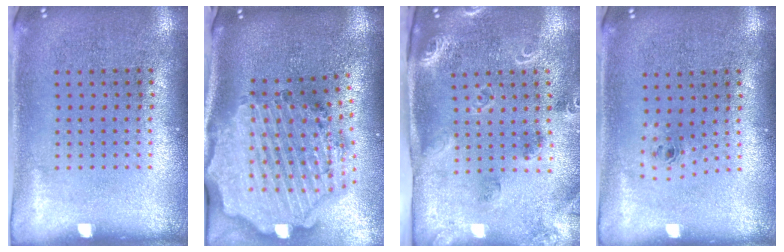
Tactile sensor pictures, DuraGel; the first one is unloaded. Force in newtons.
{"total": 4.1, "press": 3.4, "slide": 2.3}
{"total": 1.7, "press": 1.7, "slide": 0.3}
{"total": 0.7, "press": 0.4, "slide": 0.6}